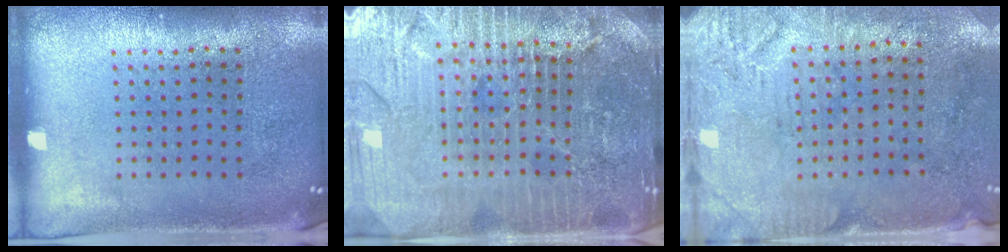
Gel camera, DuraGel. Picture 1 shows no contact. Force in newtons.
{"total": 5.2, "press": 4.8, "slide": 2.1}
{"total": 3.0, "press": 2.5, "slide": 1.8}